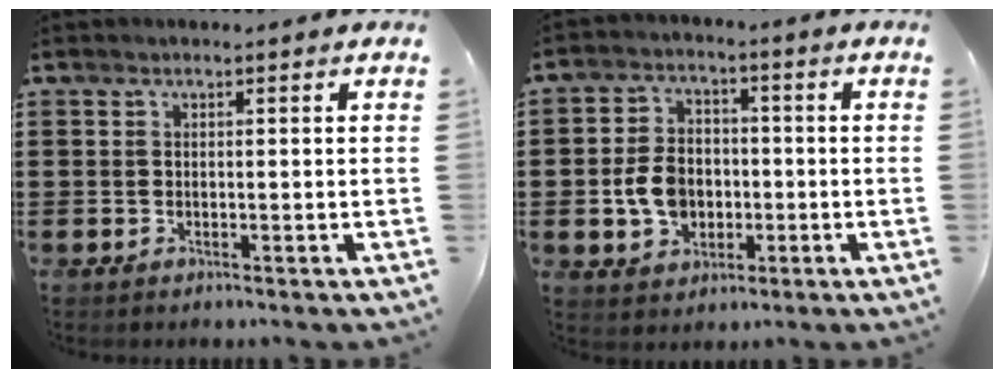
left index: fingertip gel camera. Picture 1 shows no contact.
{"total": 6.9, "force": [-1.4, 5.3, 4.2], "torque": [-0.095, 0.003, -0.031]}